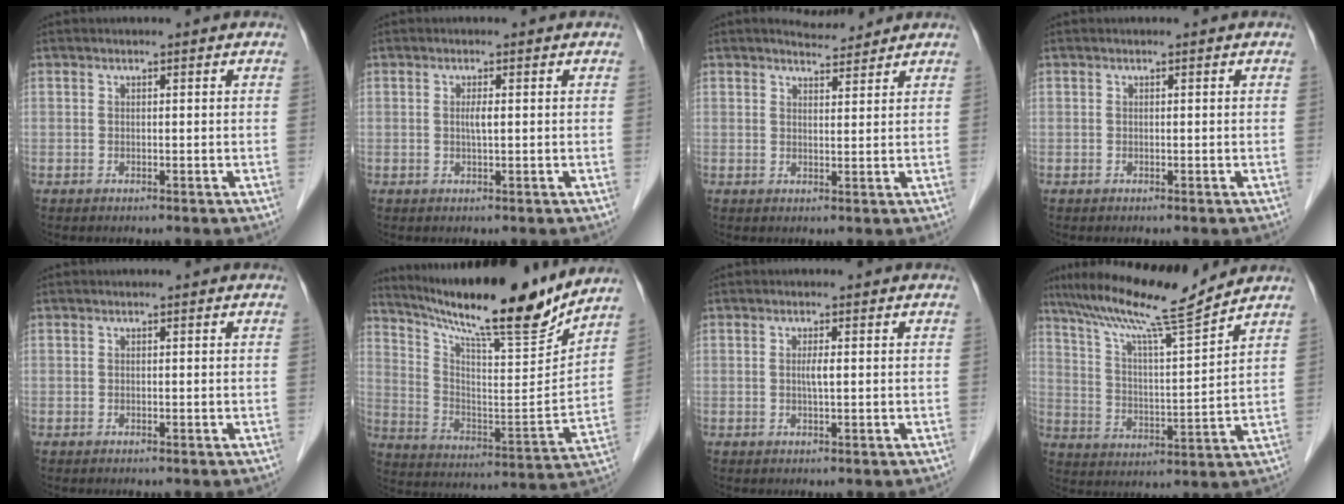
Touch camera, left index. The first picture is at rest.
{"total": 1.4, "force": [0.1, 0.0, 1.4], "torque": [-0.031, -0.001, 0.002]}
{"total": 3.4, "force": [3.3, 0.6, 0.6], "torque": [-0.011, 0.002, 0.051]}
{"total": 0.0}
{"total": 0.0}
{"total": 21.2, "force": [18.8, 0.8, 10.0], "torque": [-0.174, -0.042, 0.295]}
{"total": 1.5, "force": [0.1, 0.0, 1.5], "torque": [-0.031, -0.001, 0.002]}
{"total": 14.2, "force": [12.1, -1.0, 7.2], "torque": [-0.134, 0.006, 0.207]}